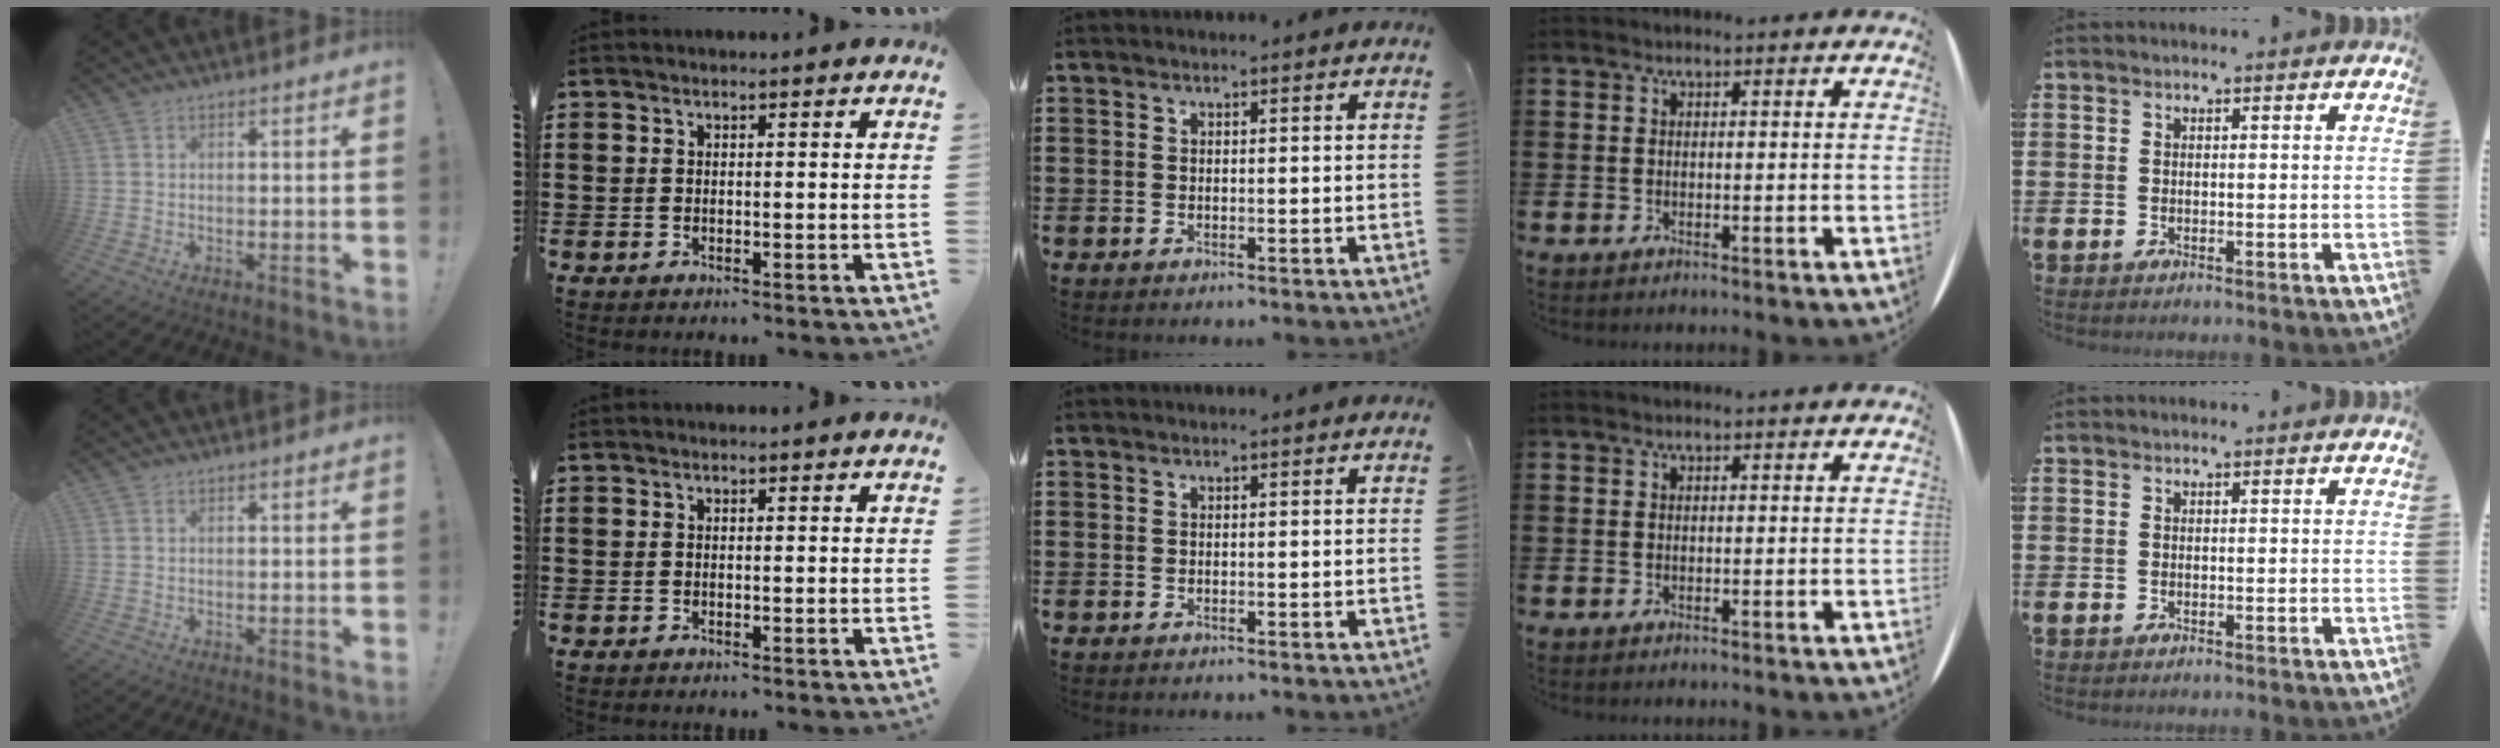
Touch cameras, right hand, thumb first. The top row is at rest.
{}